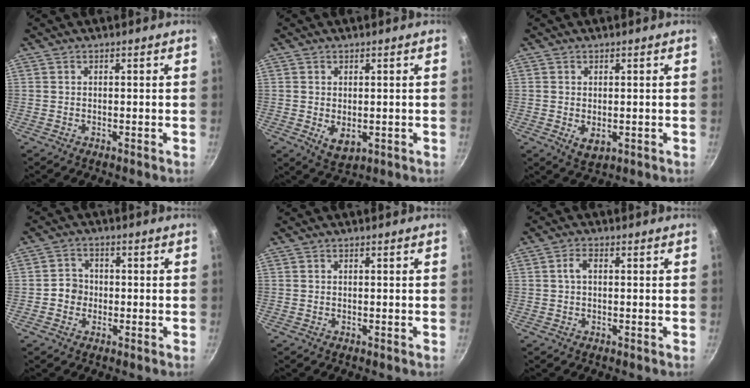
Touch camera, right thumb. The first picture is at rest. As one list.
[{"total": 4.2, "force": [-0.2, 2.8, 3.2], "torque": [-0.050, -0.015, 0.004]}, {"total": 3.2, "force": [-0.2, 2.1, 2.4], "torque": [-0.040, -0.010, 0.002]}, {"total": 3.7, "force": [-0.8, 3.4, 1.3], "torque": [0.004, 0.014, -0.020]}, {"total": 0.0}, {"total": 2.2, "force": [0.2, 1.3, 1.8], "torque": [-0.033, 0.008, 0.004]}]